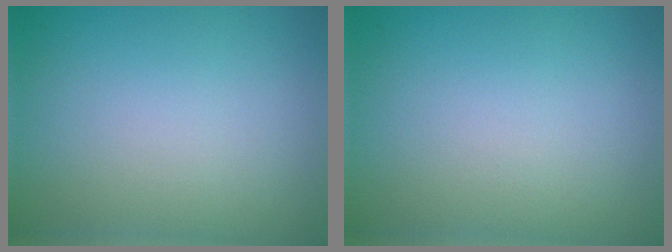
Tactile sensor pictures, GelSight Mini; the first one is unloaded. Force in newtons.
{"total": 0.0}